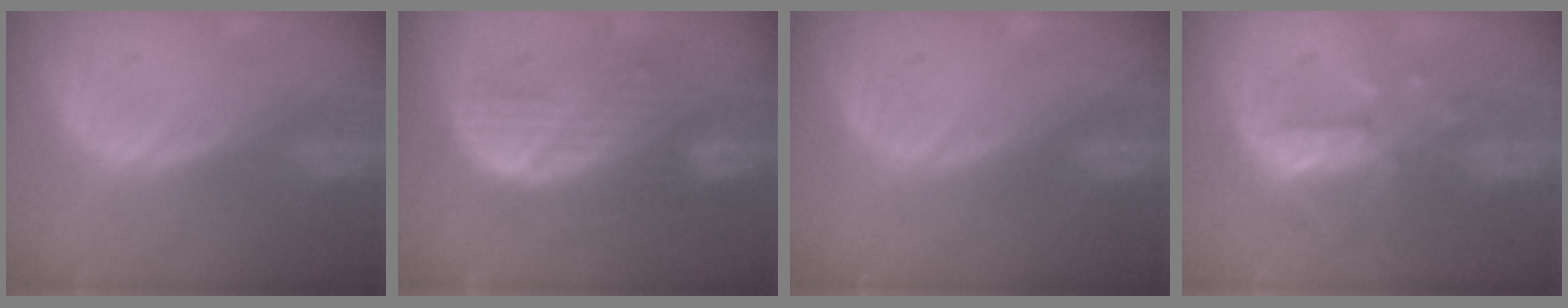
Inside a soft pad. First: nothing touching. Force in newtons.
{"total": 8.9, "press": 8.3, "slide": 3.2}
{"total": 0.0}
{"total": 8.1, "press": 7.4, "slide": 3.2}